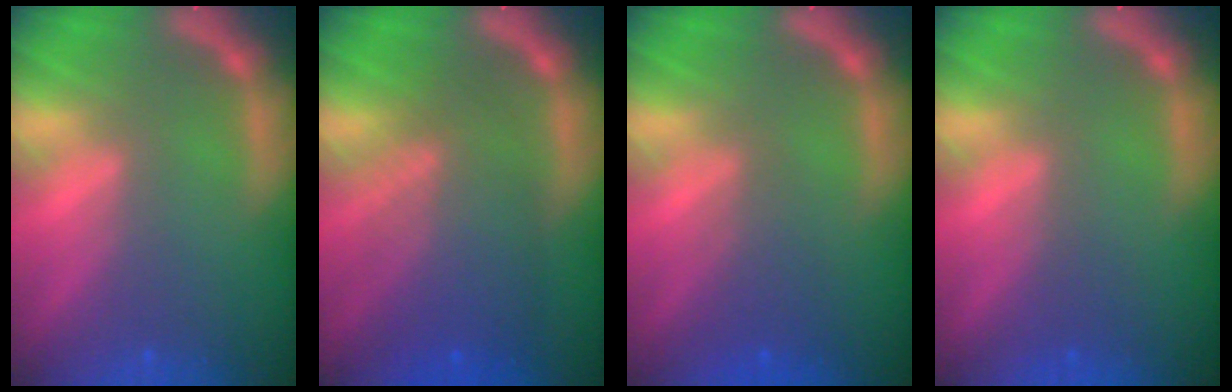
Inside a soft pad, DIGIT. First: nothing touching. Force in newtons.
{"total": 7.5}
{"total": 2.5}
{"total": 1.0}